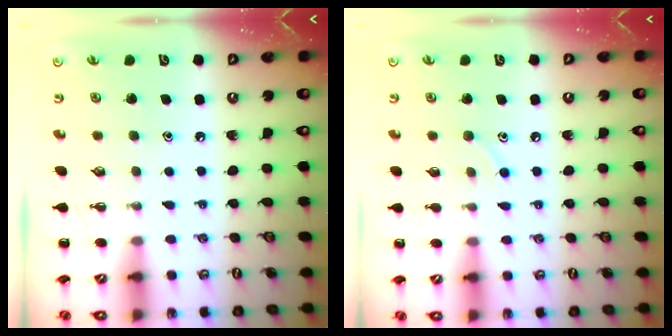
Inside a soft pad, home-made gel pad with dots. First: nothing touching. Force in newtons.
{"total": 6.0, "press": 5.7, "slide": 2.0}